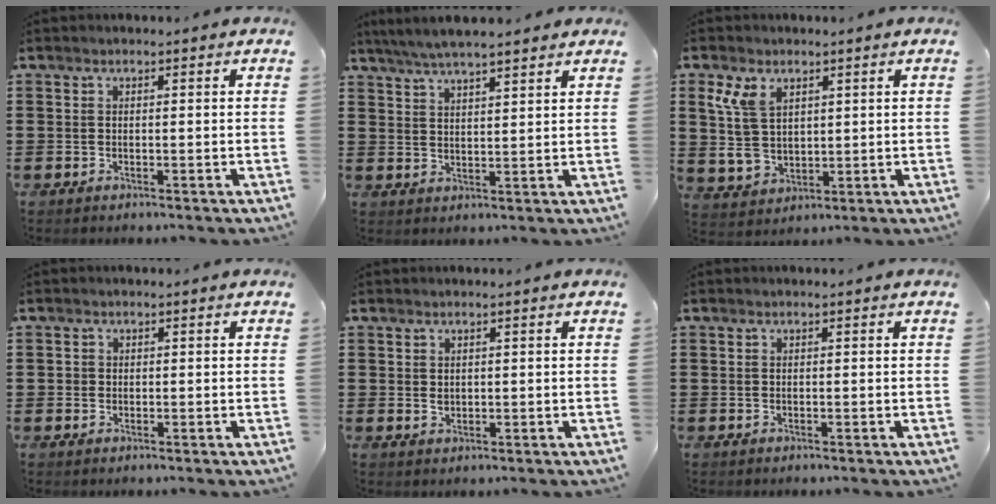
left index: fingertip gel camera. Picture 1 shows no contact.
{"total": 4.6, "force": [4.1, 0.3, 2.0], "torque": [-0.050, -0.011, 0.073]}
{"total": 7.0, "force": [2.9, 4.5, 4.4], "torque": [-0.122, 0.007, 0.049]}
{"total": 0.8, "force": [0.1, 0.8, 0.3], "torque": [-0.008, 0.004, 0.001]}
{"total": 1.0, "force": [0.3, 0.8, 0.5], "torque": [-0.013, 0.007, 0.005]}
{"total": 0.0}